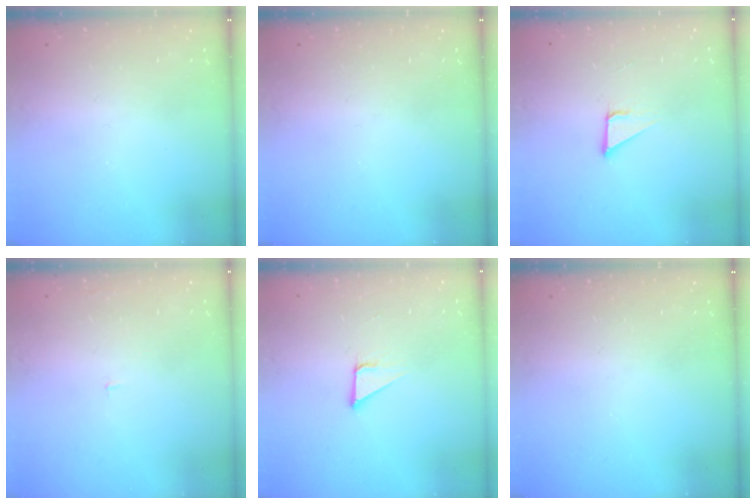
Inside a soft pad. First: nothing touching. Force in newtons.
{"total": 0.0}
{"total": 3.2, "press": 3.2, "slide": 0.2}
{"total": 1.2, "press": 1.2, "slide": 0.1}
{"total": 3.3, "press": 3.3, "slide": 0.1}
{"total": 0.0}